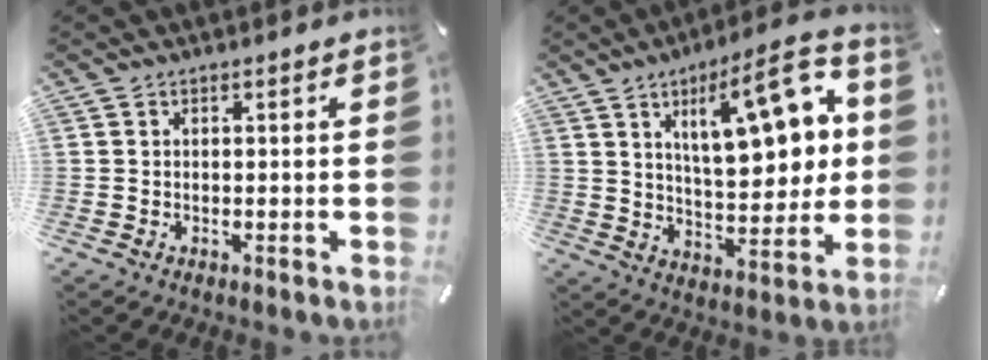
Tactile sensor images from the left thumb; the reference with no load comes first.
{"total": 19.3, "force": [7.4, 8.1, 15.9], "torque": [-0.218, -0.026, 0.111]}